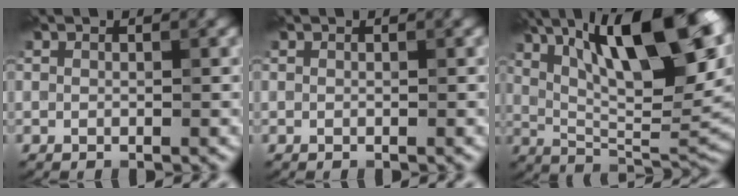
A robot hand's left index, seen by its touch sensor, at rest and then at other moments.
{"total": 0.0}
{"total": 16.1, "force": [6.5, 5.1, 13.8], "torque": [-0.220, 0.015, 0.112]}